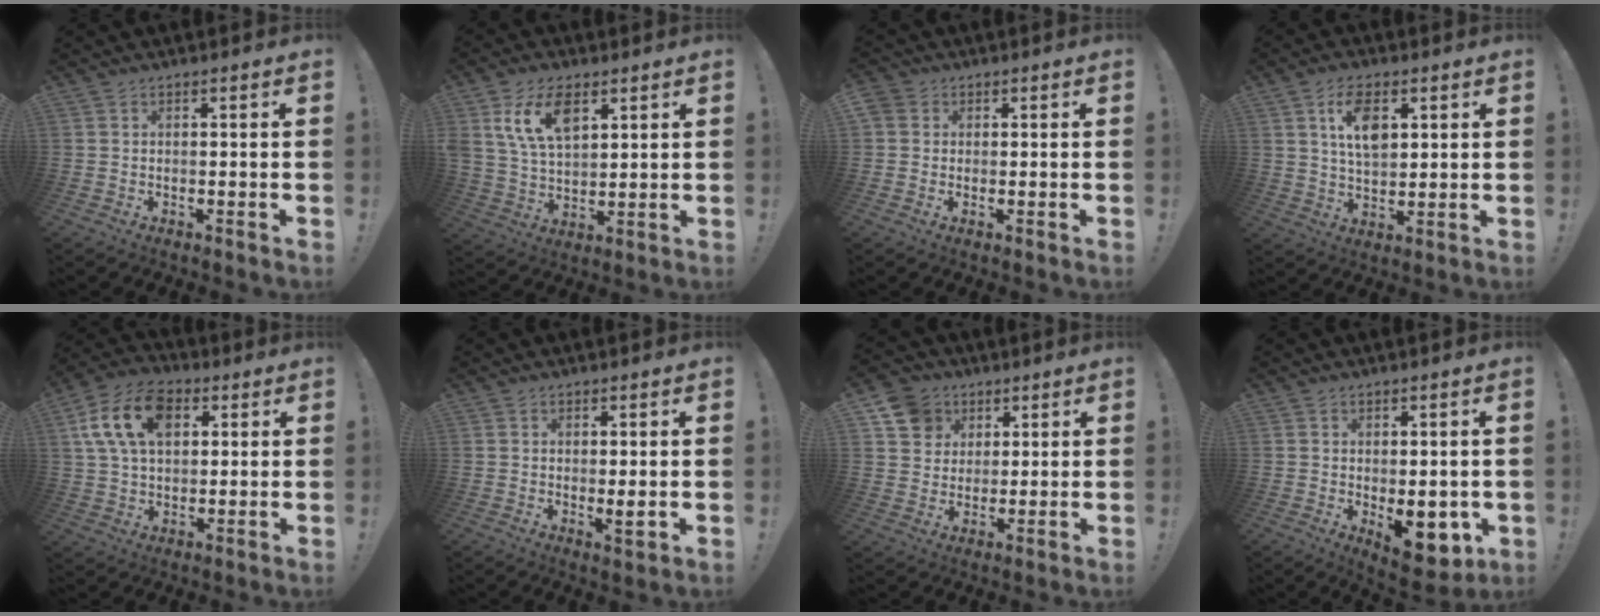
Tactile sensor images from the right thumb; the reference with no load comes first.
{"total": 12.8, "force": [6.3, 7.4, 8.4], "torque": [-0.168, -0.012, 0.117]}
{"total": 3.2, "force": [0.8, 2.8, 1.2], "torque": [-0.017, 0.000, 0.016]}
{"total": 10.1, "force": [3.7, 5.7, 7.4], "torque": [-0.121, 0.003, 0.068]}
{"total": 16.4, "force": [5.6, 10.8, 11.0], "torque": [-0.197, -0.003, 0.106]}
{"total": 3.0, "force": [0.4, 0.7, 2.9], "torque": [-0.031, -0.010, 0.004]}
{"total": 10.0, "force": [4.8, 8.4, 2.7], "torque": [-0.038, -0.025, 0.098]}
{"total": 9.6, "force": [-2.2, 5.4, 7.6], "torque": [-0.084, 0.007, -0.025]}